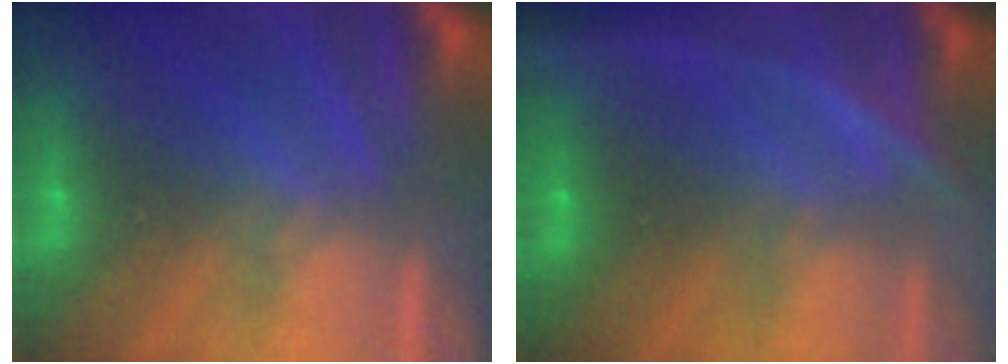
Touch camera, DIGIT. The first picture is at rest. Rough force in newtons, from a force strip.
{"total": 3.0}